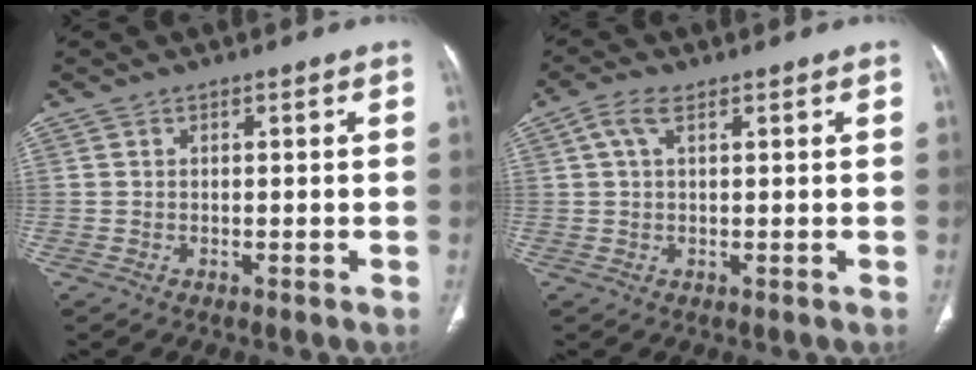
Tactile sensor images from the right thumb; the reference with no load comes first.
{"total": 3.4, "force": [1.4, 1.6, 2.7], "torque": [-0.062, 0.013, 0.030]}